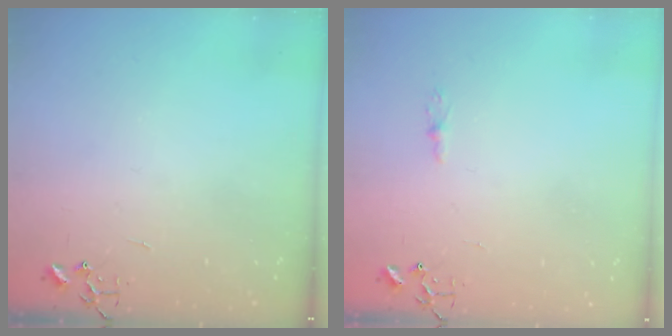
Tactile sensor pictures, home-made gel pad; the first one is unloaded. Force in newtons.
{"total": 4.0, "press": 4.0, "slide": 0.4}